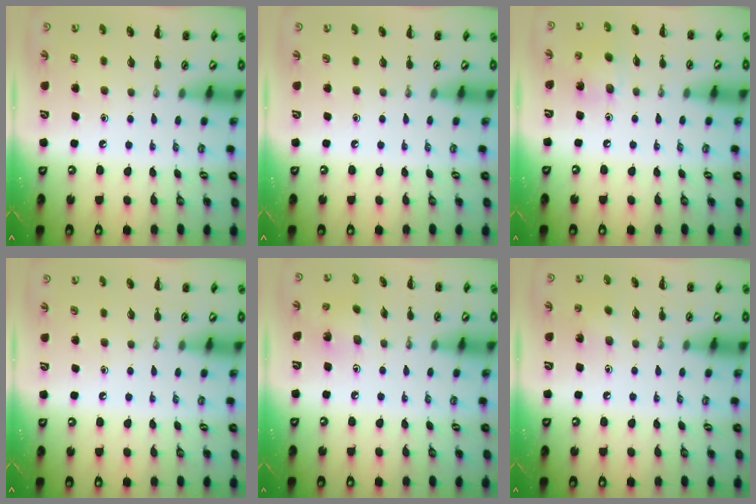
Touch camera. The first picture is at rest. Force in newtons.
{"total": 0.0}
{"total": 5.6, "press": 5.5, "slide": 1.0}
{"total": 0.0}
{"total": 2.7, "press": 2.6, "slide": 0.7}
{"total": 4.6, "press": 4.4, "slide": 1.5}